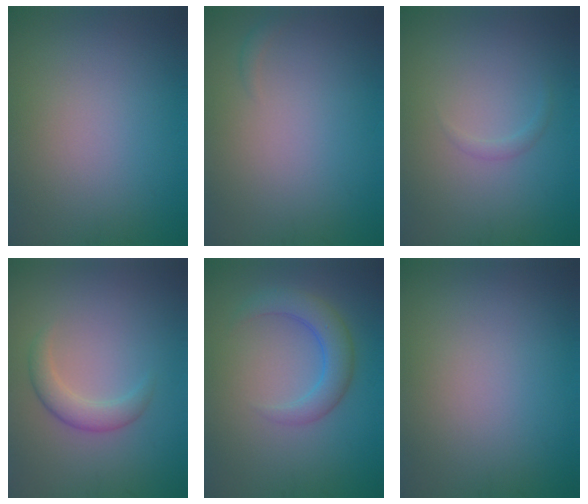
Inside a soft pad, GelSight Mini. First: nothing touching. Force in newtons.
{"total": 0.5, "press": 0.5, "slide": 0.0}
{"total": 0.7, "press": 0.7, "slide": 0.1}
{"total": 2.4, "press": 2.4, "slide": 0.2}
{"total": 3.6, "press": 3.6, "slide": 0.2}
{"total": 0.0}